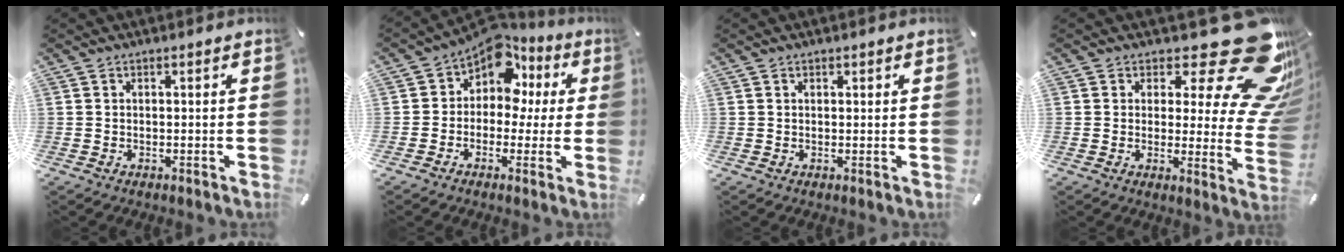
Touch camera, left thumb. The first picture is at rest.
{"total": 10.3, "force": [5.0, 7.1, 5.6], "torque": [-0.097, -0.039, 0.089]}
{"total": 0.7, "force": [0.4, 0.6, 0.2], "torque": [-0.003, 0.002, 0.008]}
{"total": 23.5, "force": [12.4, 9.0, 17.8], "torque": [-0.220, -0.085, 0.206]}